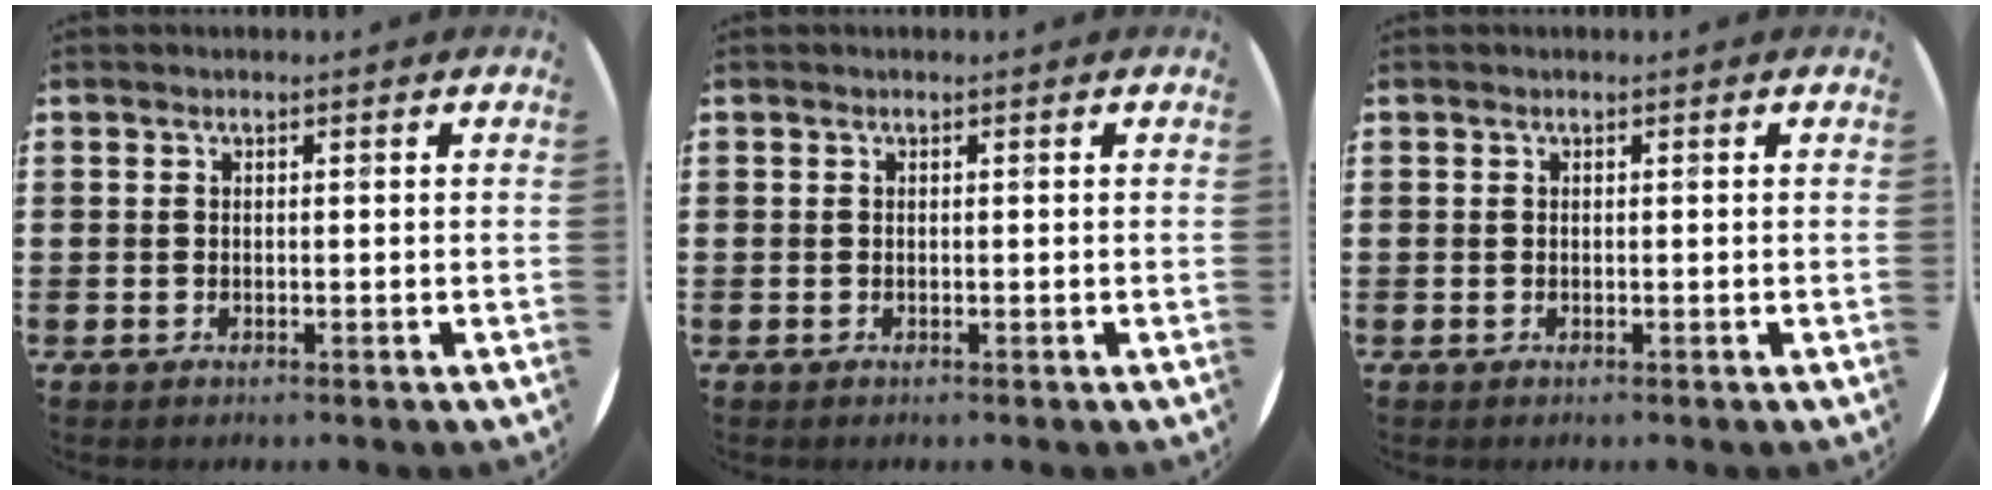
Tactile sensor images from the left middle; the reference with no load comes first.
{"total": 0.0}
{"total": 0.0}